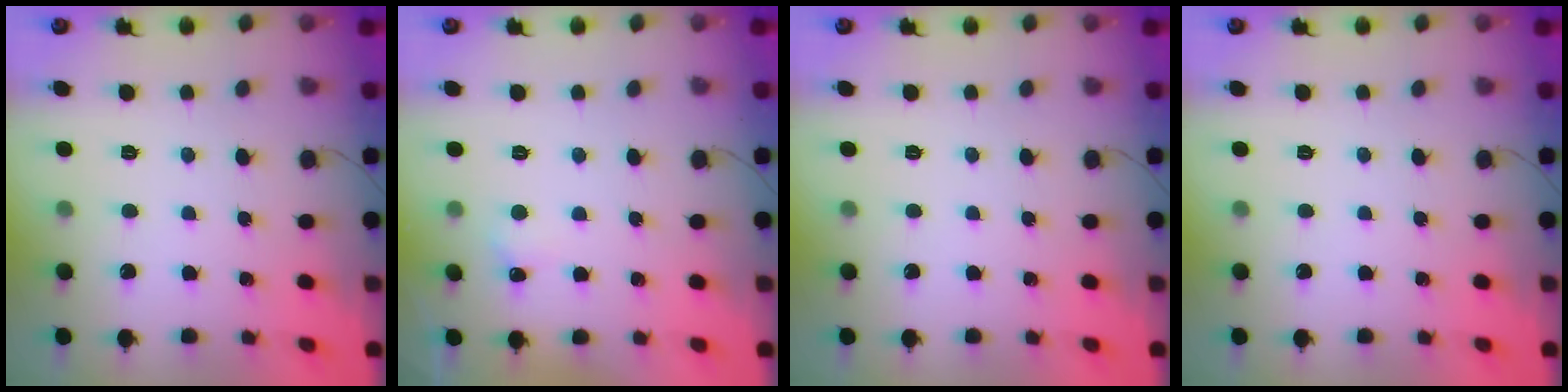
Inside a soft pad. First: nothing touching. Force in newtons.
{"total": 3.6, "press": 3.5, "slide": 1.0}
{"total": 0.0}
{"total": 0.0}